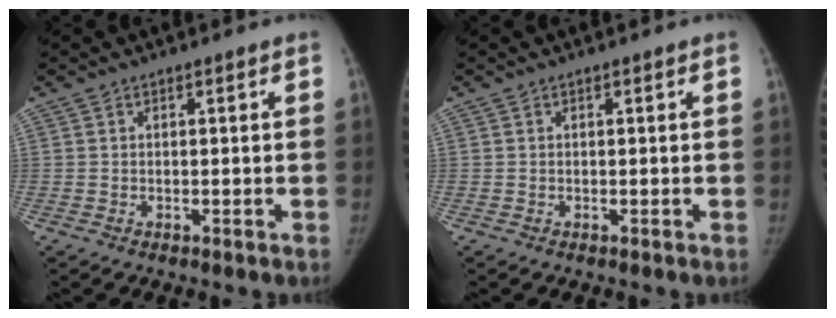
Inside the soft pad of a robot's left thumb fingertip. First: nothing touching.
{"total": 0.0}